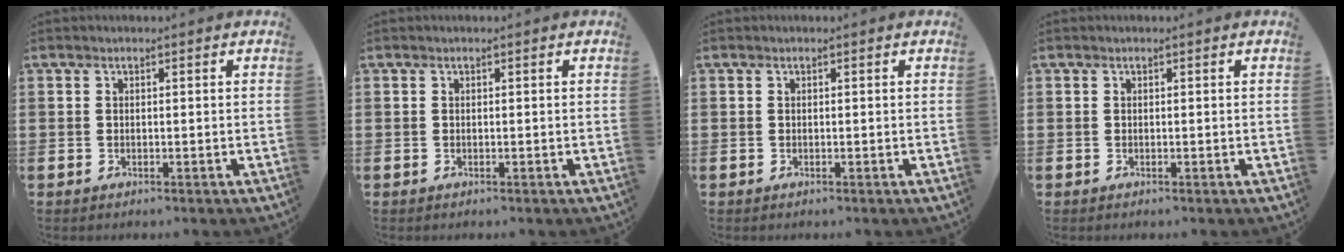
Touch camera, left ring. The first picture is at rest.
{"total": 0.0}
{"total": 0.0}
{"total": 0.0}